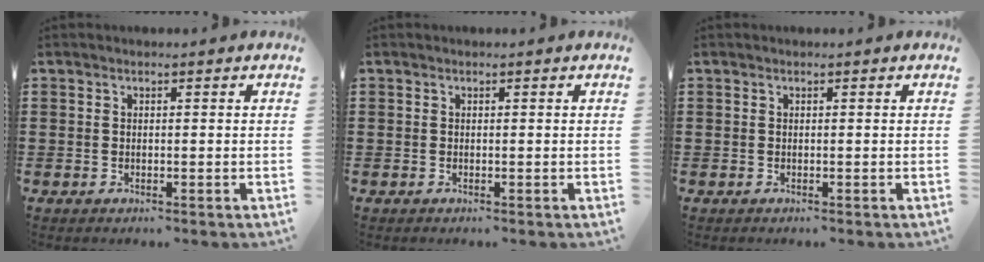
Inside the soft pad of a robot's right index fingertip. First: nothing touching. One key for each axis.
{"total": 0.0}
{"total": 0.0}